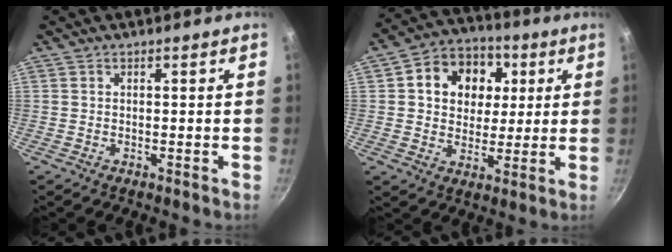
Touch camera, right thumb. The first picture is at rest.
{"total": 13.8, "force": [3.6, 11.2, 7.3], "torque": [-0.086, 0.006, 0.047]}